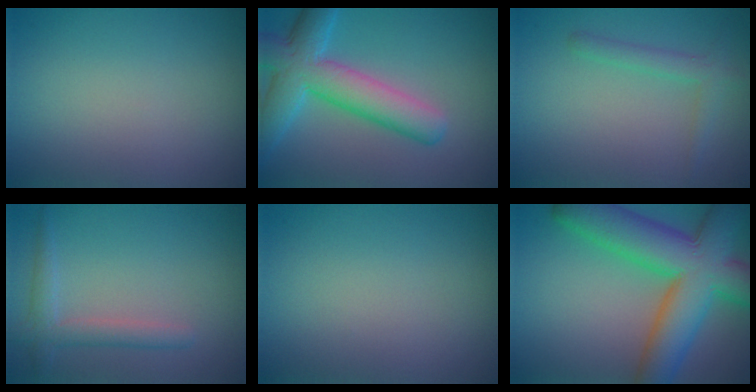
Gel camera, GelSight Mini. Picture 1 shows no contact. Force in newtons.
{"total": 7.0, "press": 7.0, "slide": 0.3}
{"total": 1.9, "press": 1.9, "slide": 0.1}
{"total": 2.3, "press": 2.3, "slide": 0.2}
{"total": 0.0}
{"total": 11.8, "press": 11.8, "slide": 0.3}